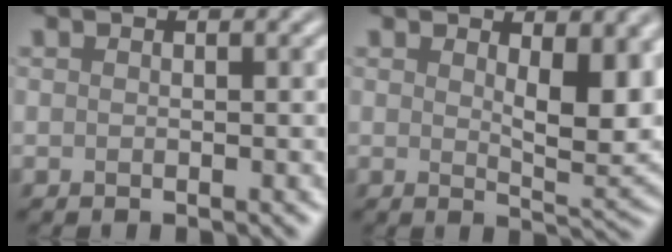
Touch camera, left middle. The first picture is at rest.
{"total": 5.5, "force": [1.5, 2.2, 4.8], "torque": [-0.071, -0.009, 0.030]}